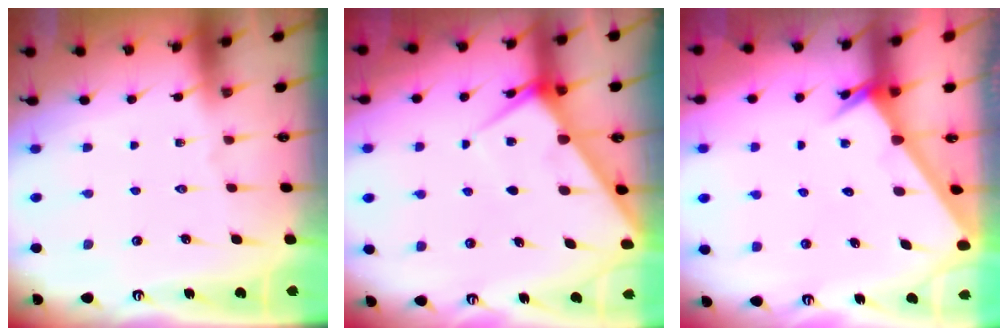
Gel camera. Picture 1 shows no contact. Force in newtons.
{"total": 4.7, "press": 4.6, "slide": 0.5}
{"total": 2.6, "press": 2.6, "slide": 0.1}